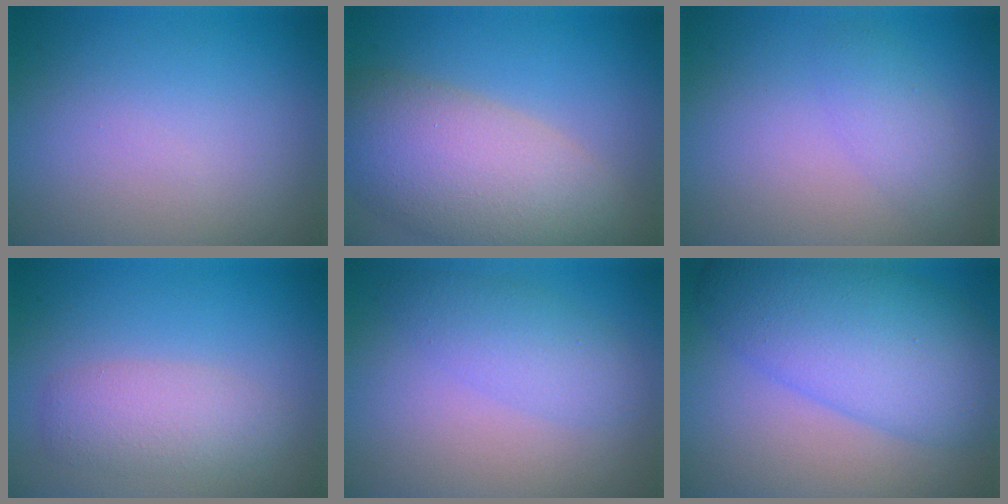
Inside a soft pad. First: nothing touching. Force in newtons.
{"total": 9.1, "press": 9.1, "slide": 0.5}
{"total": 1.9, "press": 1.9, "slide": 0.1}
{"total": 3.0, "press": 3.0, "slide": 0.2}
{"total": 2.9, "press": 2.9, "slide": 0.0}
{"total": 9.0, "press": 9.0, "slide": 0.0}